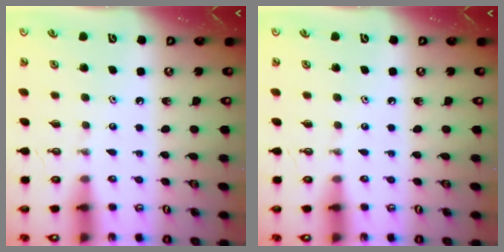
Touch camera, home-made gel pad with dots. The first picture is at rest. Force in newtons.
{"total": 0.0}